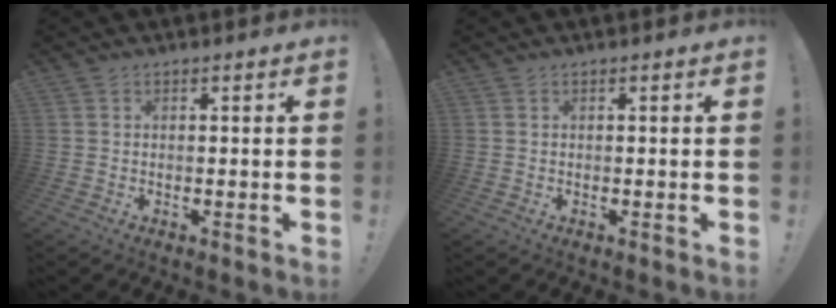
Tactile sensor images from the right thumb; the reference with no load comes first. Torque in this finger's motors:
{"motor_torque": [0.00, 0.00, 0.00, 0.00, 0.00]}